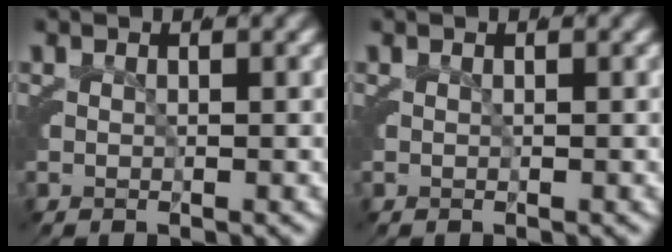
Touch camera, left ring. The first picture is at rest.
{"total": 0.0}